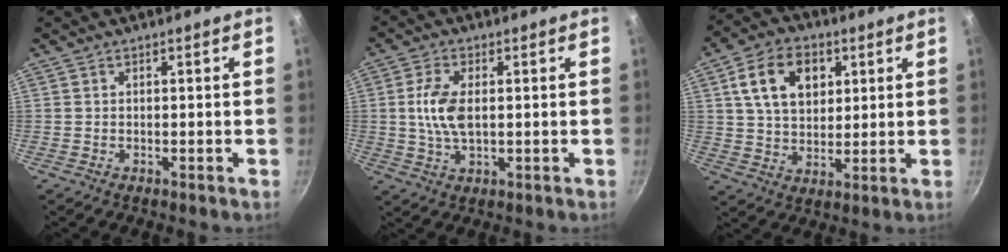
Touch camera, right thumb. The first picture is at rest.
{"total": 7.5, "force": [0.6, 3.9, 6.4], "torque": [-0.130, 0.002, 0.010]}
{"total": 12.5, "force": [4.2, 8.5, 8.1], "torque": [-0.117, -0.003, 0.069]}